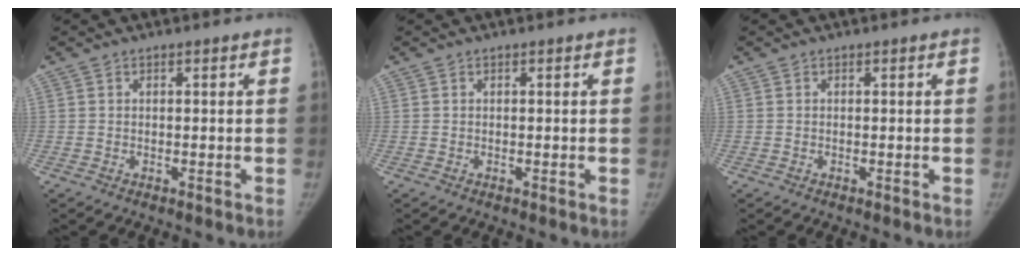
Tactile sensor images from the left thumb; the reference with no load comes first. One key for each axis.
{"total": 0.0}
{"total": 0.0}